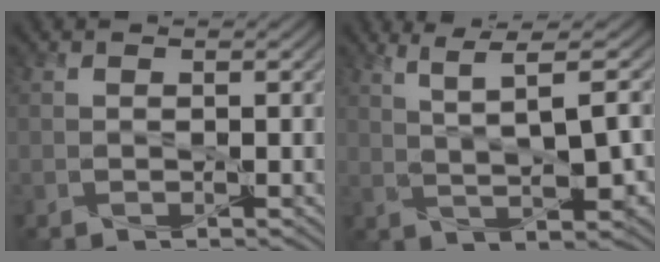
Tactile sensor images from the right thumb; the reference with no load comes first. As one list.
[{"total": 4.5, "force": [1.9, 0.2, 4.1], "torque": [-0.089, 0.003, 0.042]}]